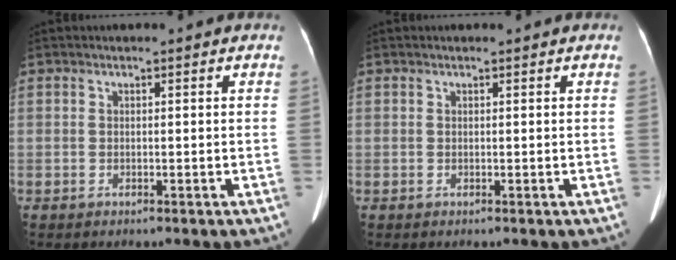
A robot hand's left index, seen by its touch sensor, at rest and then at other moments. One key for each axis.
{"total": 0.0}